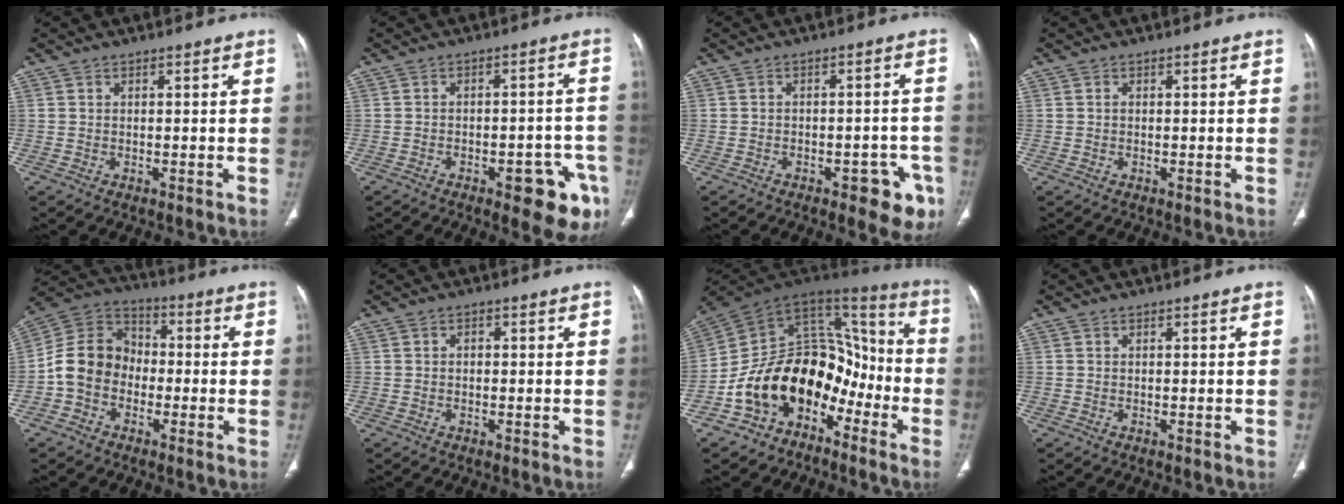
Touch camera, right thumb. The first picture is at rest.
{"total": 11.1, "force": [-5.4, 4.4, 8.6], "torque": [-0.077, 0.030, -0.062]}
{"total": 7.8, "force": [-4.0, 3.7, 5.6], "torque": [-0.040, 0.021, -0.045]}
{"total": 0.0}
{"total": 11.0, "force": [-2.5, 9.1, 5.7], "torque": [-0.092, 0.042, -0.061]}
{"total": 0.7, "force": [-0.1, 0.5, 0.4], "torque": [-0.001, 0.004, -0.005]}
{"total": 20.1, "force": [-9.4, 13.4, 11.7], "torque": [-0.144, 0.120, -0.165]}
{"total": 0.0}